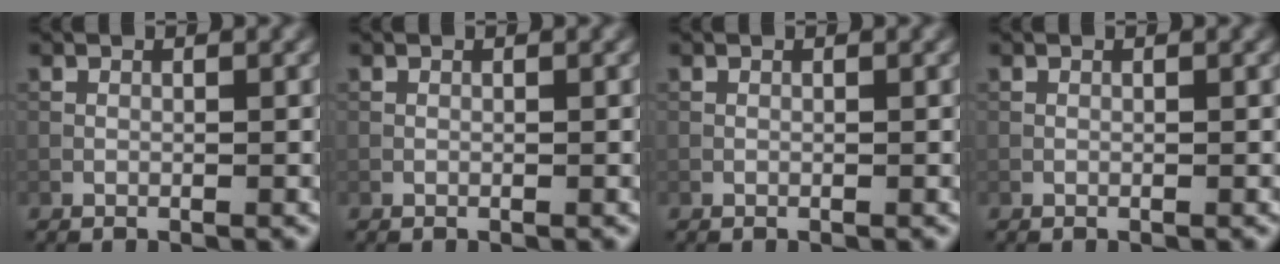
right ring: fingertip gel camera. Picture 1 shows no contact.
{"total": 0.0}
{"total": 0.0}
{"total": 0.0}